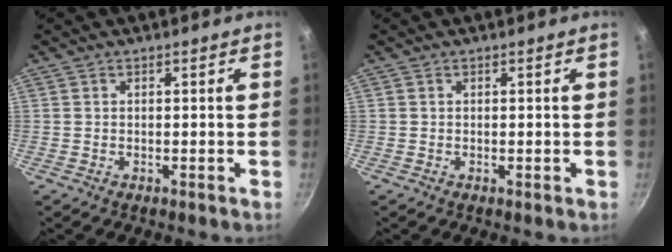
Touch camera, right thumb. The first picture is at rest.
{"total": 0.0}